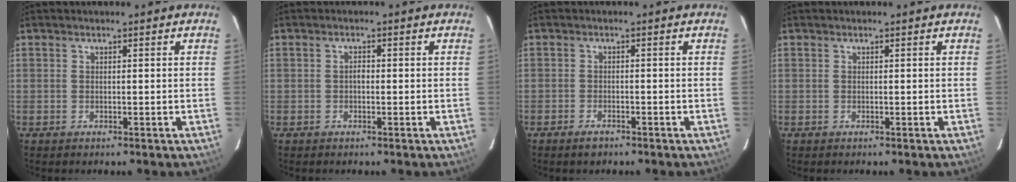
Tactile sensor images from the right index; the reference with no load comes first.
{"total": 1.1, "force": [-0.2, 0.6, 0.8], "torque": [-0.014, 0.006, -0.005]}
{"total": 2.3, "force": [-1.8, 1.0, 1.0], "torque": [-0.026, 0.001, -0.033]}
{"total": 0.0}